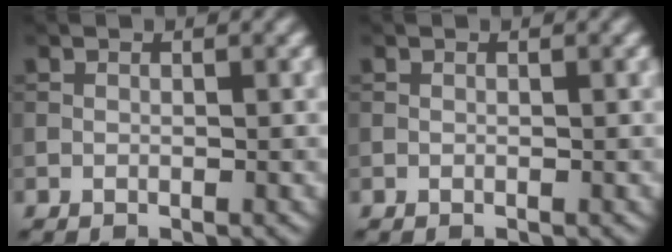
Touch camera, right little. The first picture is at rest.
{"total": 0.0}